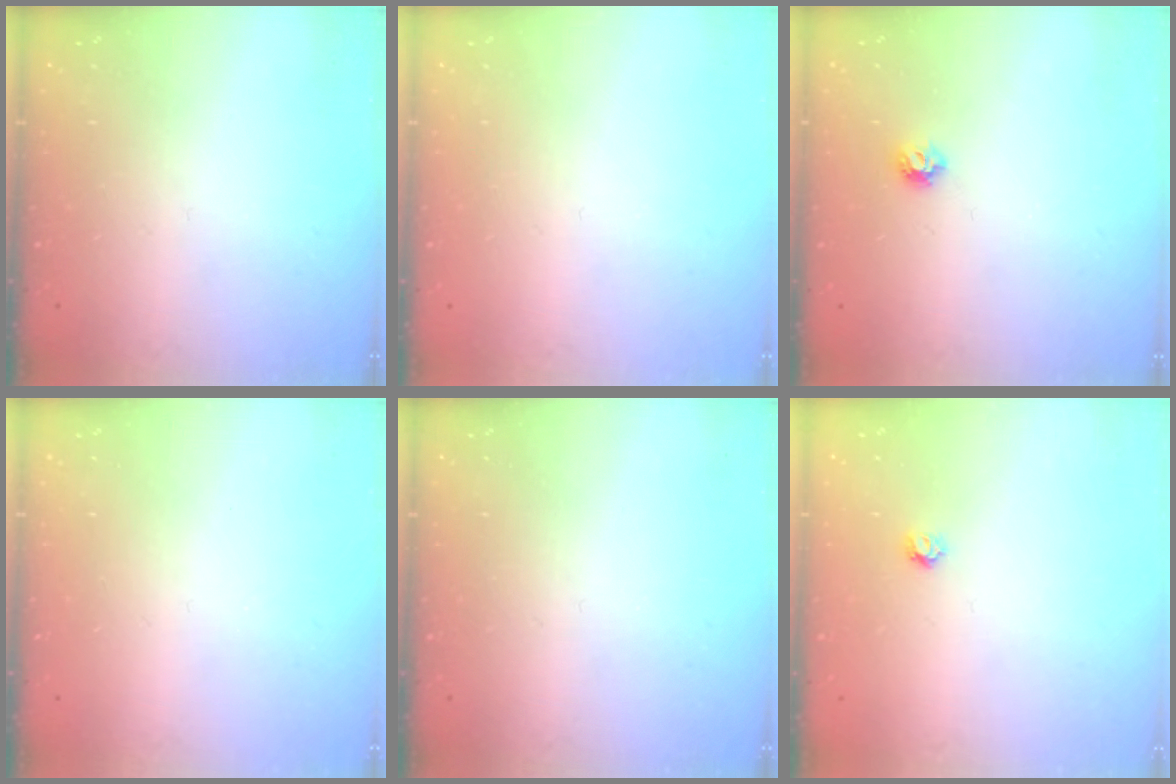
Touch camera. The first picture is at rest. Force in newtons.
{"total": 0.0}
{"total": 4.9, "press": 4.8, "slide": 0.9}
{"total": 0.0}
{"total": 0.0}
{"total": 3.7, "press": 3.6, "slide": 0.4}